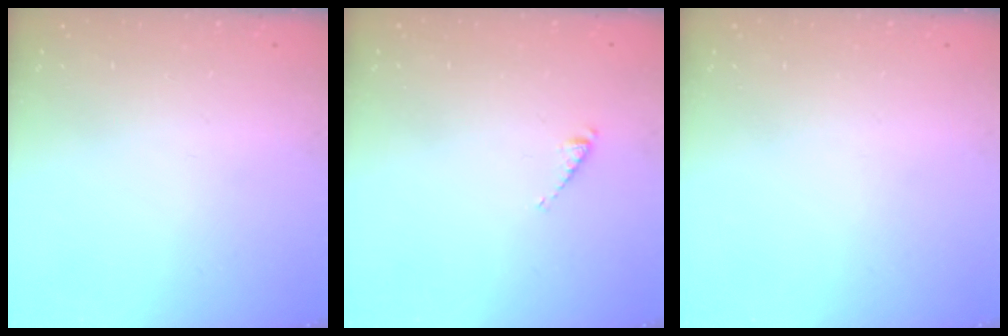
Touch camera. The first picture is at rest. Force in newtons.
{"total": 2.7, "press": 2.7, "slide": 0.4}
{"total": 0.0}